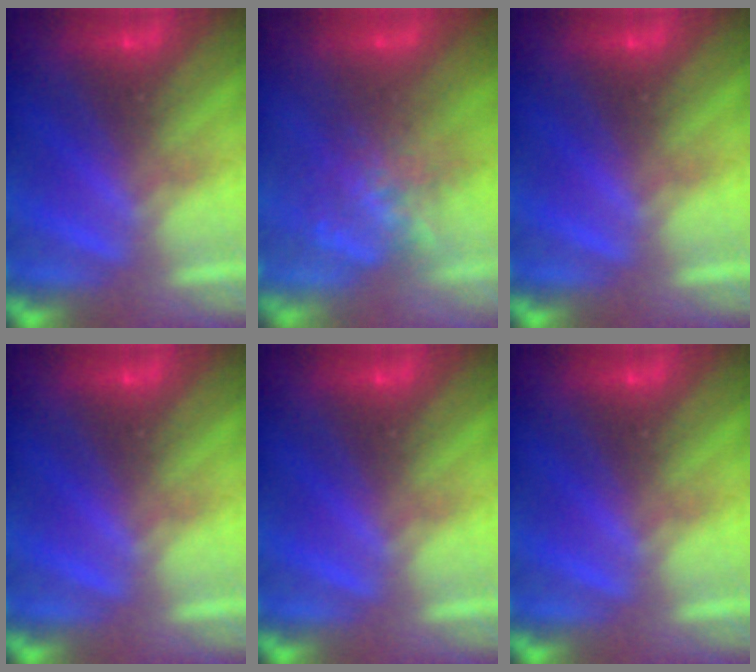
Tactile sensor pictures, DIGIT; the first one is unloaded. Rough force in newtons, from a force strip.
{"total": 10.0}
{"total": 0.0}
{"total": 0.0}
{"total": 0.0}
{"total": 0.0}